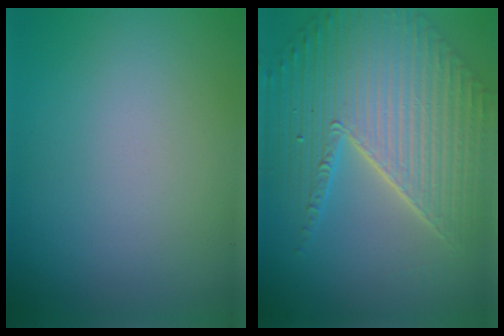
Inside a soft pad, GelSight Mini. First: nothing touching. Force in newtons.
{"total": 8.1, "press": 6.1, "slide": 5.3}